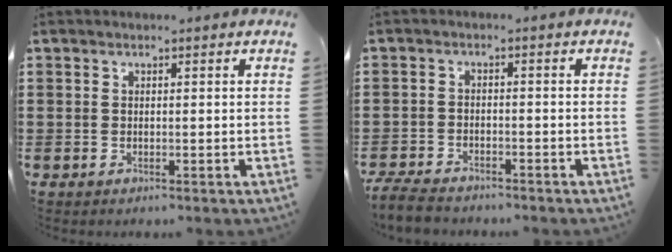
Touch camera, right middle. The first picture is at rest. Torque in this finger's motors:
{"motor_torque": [1.06, 0.65, 0.35, 0.09]}